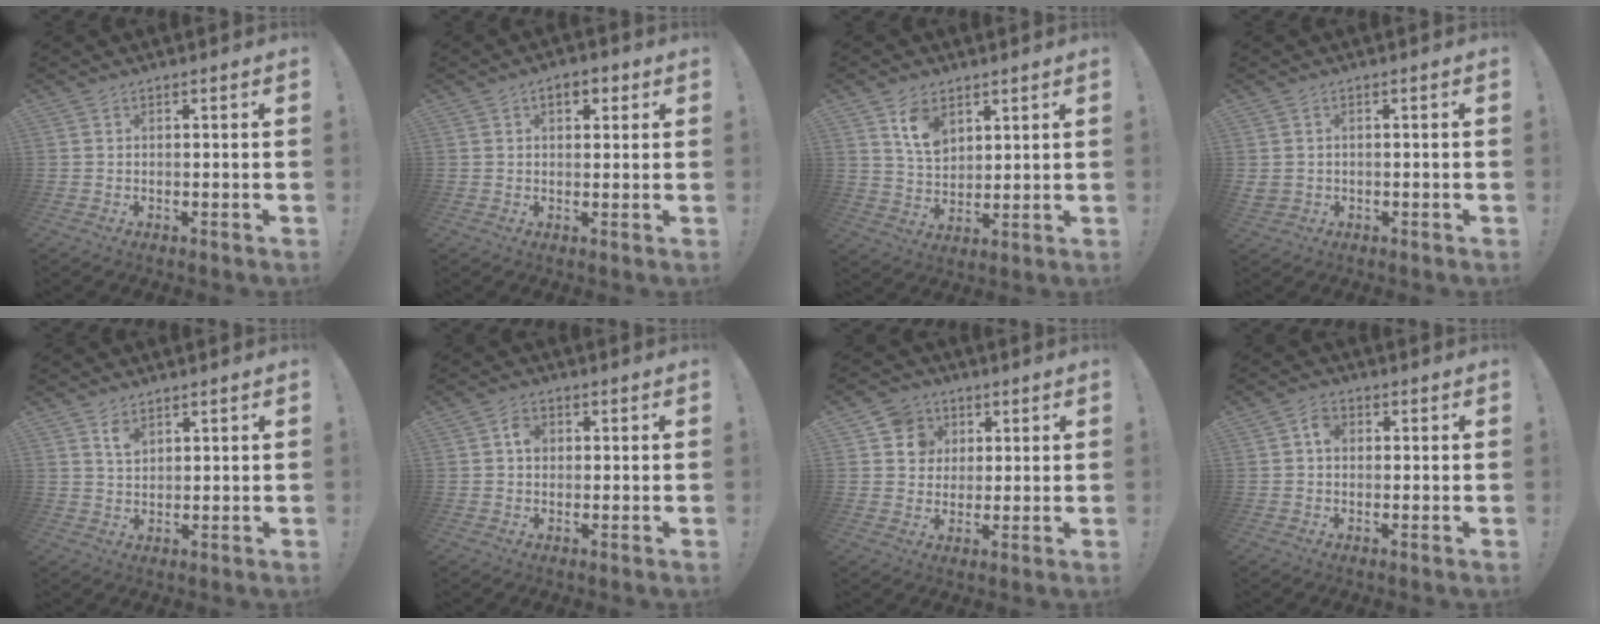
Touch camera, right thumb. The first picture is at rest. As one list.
[{"total": 4.2, "force": [1.6, 2.6, 2.9], "torque": [-0.036, 0.002, 0.024]}, {"total": 9.5, "force": [5.3, 6.4, 4.6], "torque": [-0.074, -0.021, 0.103]}, {"total": 2.1, "force": [0.1, 1.9, 0.7], "torque": [-0.019, -0.001, 0.001]}, {"total": 4.0, "force": [2.7, 2.2, 1.9], "torque": [-0.017, -0.021, 0.045]}, {"total": 3.7, "force": [0.5, 3.0, 2.1], "torque": [-0.024, 0.002, 0.004]}, {"total": 8.3, "force": [2.5, 7.8, 1.4], "torque": [-0.019, -0.012, 0.052]}, {"total": 3.6, "force": [0.4, 2.9, 2.2], "torque": [-0.034, 0.007, 0.004]}]